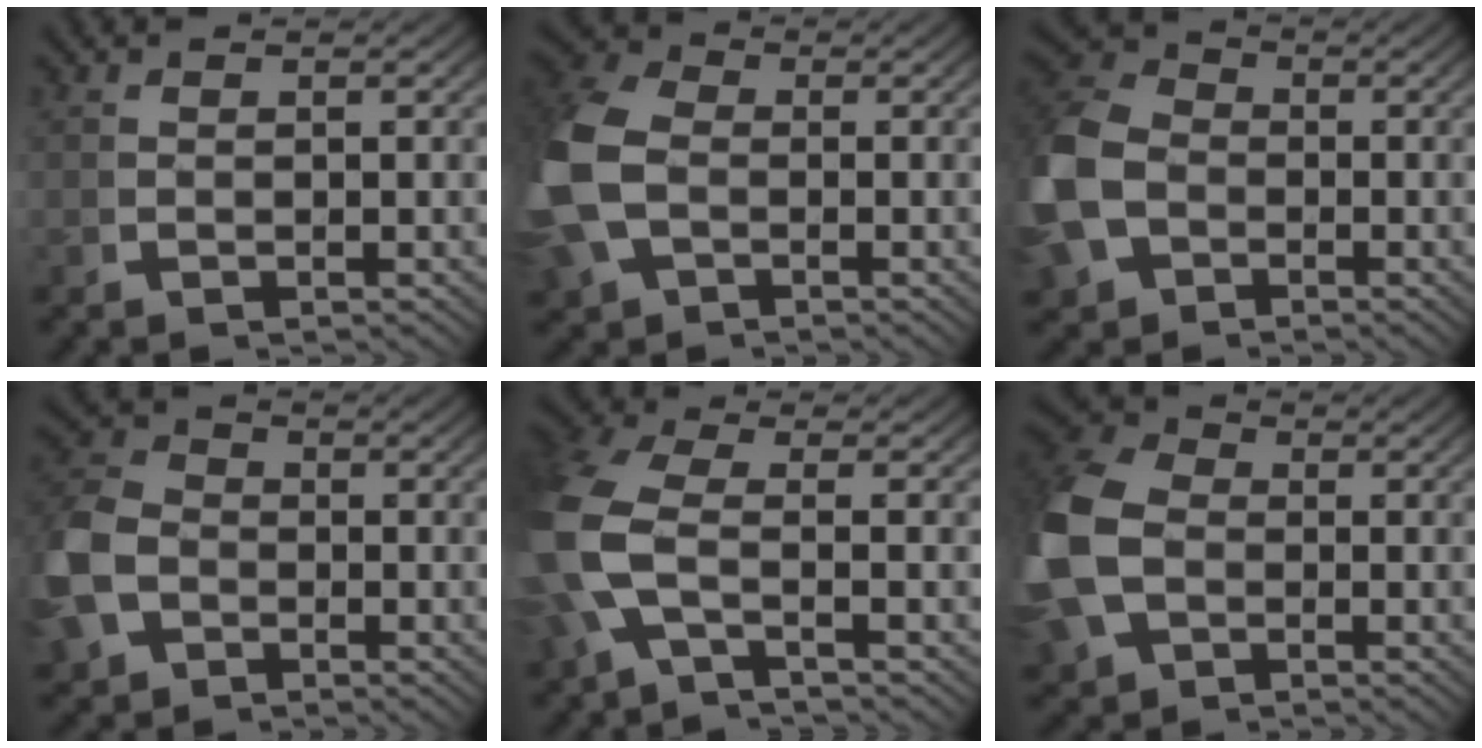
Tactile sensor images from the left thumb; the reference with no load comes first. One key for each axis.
{"total": 8.4, "fx": -0.8, "fy": 6.6, "fz": 5.2, "tx": -0.164, "ty": -0.028, "tz": -0.001}
{"total": 10.2, "fx": -1.1, "fy": 8.5, "fz": 5.5, "tx": -0.155, "ty": -0.033, "tz": -0.011}
{"total": 8.1, "fx": -1.6, "fy": 6.7, "fz": 4.1, "tx": -0.123, "ty": -0.031, "tz": -0.020}
{"total": 7.4, "fx": -0.8, "fy": 4.7, "fz": 5.7, "tx": -0.169, "ty": -0.024, "tz": -0.010}
{"total": 10.6, "fx": -0.6, "fy": 8.5, "fz": 6.2, "tx": -0.177, "ty": -0.032, "tz": 0.001}